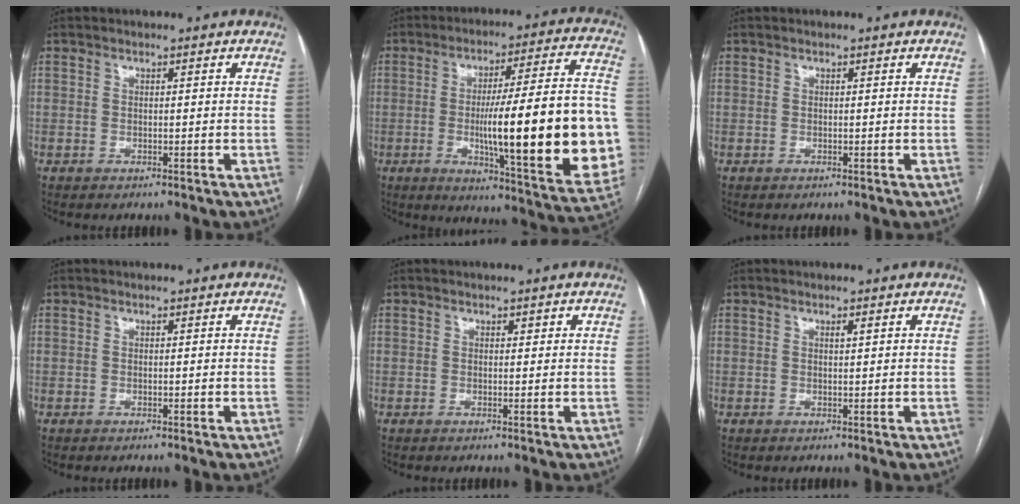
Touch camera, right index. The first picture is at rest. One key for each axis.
{"total": 27.4, "fx": -3.4, "fy": 2.9, "fz": 27.0, "tx": -0.316, "ty": 0.004, "tz": -0.046}
{"total": 0.0}
{"total": 0.0}
{"total": 0.7, "fx": 0.4, "fy": 0.4, "fz": 0.4, "tx": -0.006, "ty": 0.002, "tz": 0.003}
{"total": 0.7, "fx": 0.4, "fy": 0.2, "fz": 0.6, "tx": -0.013, "ty": -0.002, "tz": 0.007}